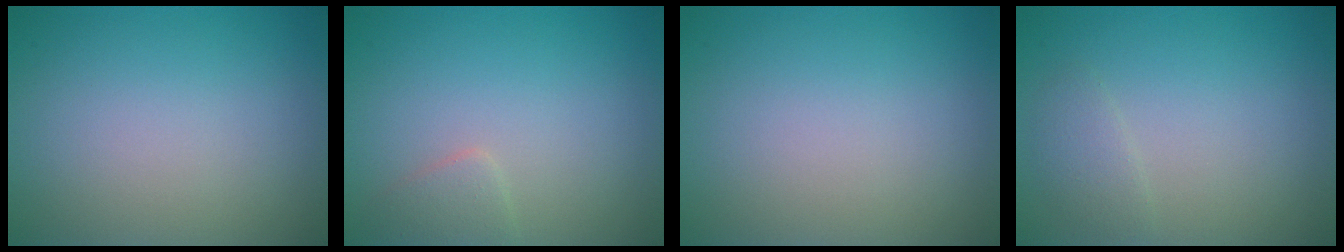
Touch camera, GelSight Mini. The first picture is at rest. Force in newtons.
{"total": 1.4, "press": 1.4, "slide": 0.1}
{"total": 0.0}
{"total": 1.3, "press": 1.3, "slide": 0.1}